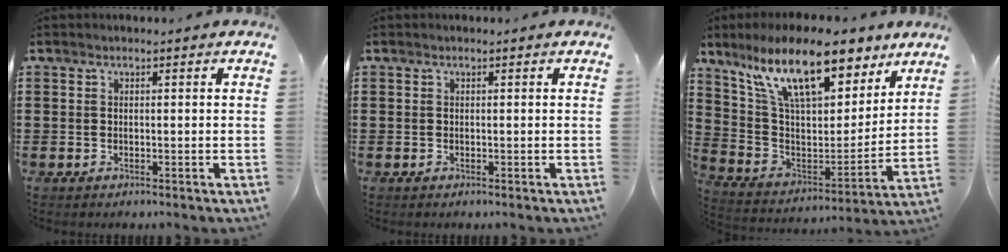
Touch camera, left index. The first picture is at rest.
{"total": 0.0}
{"total": 16.7, "force": [11.2, 5.6, 11.1], "torque": [-0.229, -0.043, 0.196]}